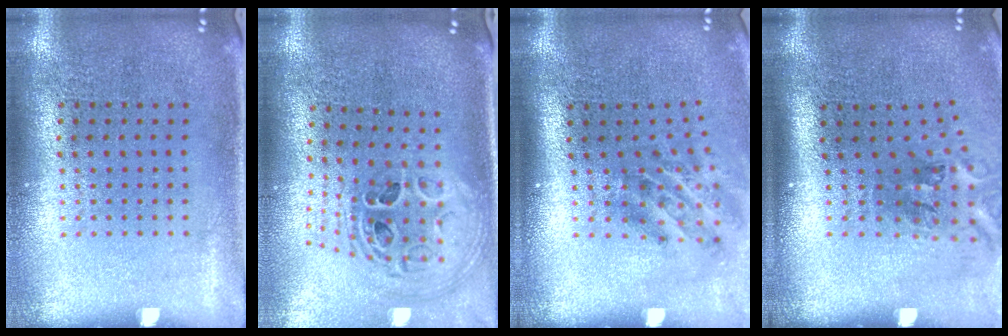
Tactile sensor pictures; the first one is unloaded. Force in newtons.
{"total": 1.8, "press": 1.6, "slide": 1.0}
{"total": 1.9, "press": 1.2, "slide": 1.5}
{"total": 2.1, "press": 1.3, "slide": 1.6}